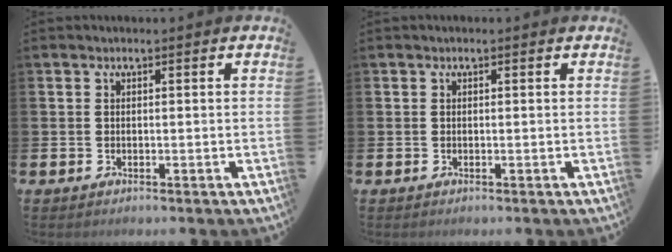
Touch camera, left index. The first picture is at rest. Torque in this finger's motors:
{"motor_torque": [0.44, -1.70, 0.18, 0.11]}